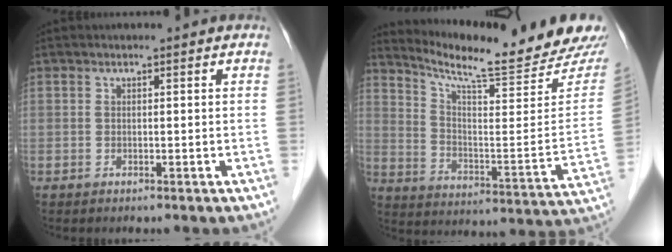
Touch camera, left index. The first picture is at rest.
{"total": 18.5, "force": [17.5, -0.3, 5.9], "torque": [-0.110, -0.088, 0.247]}